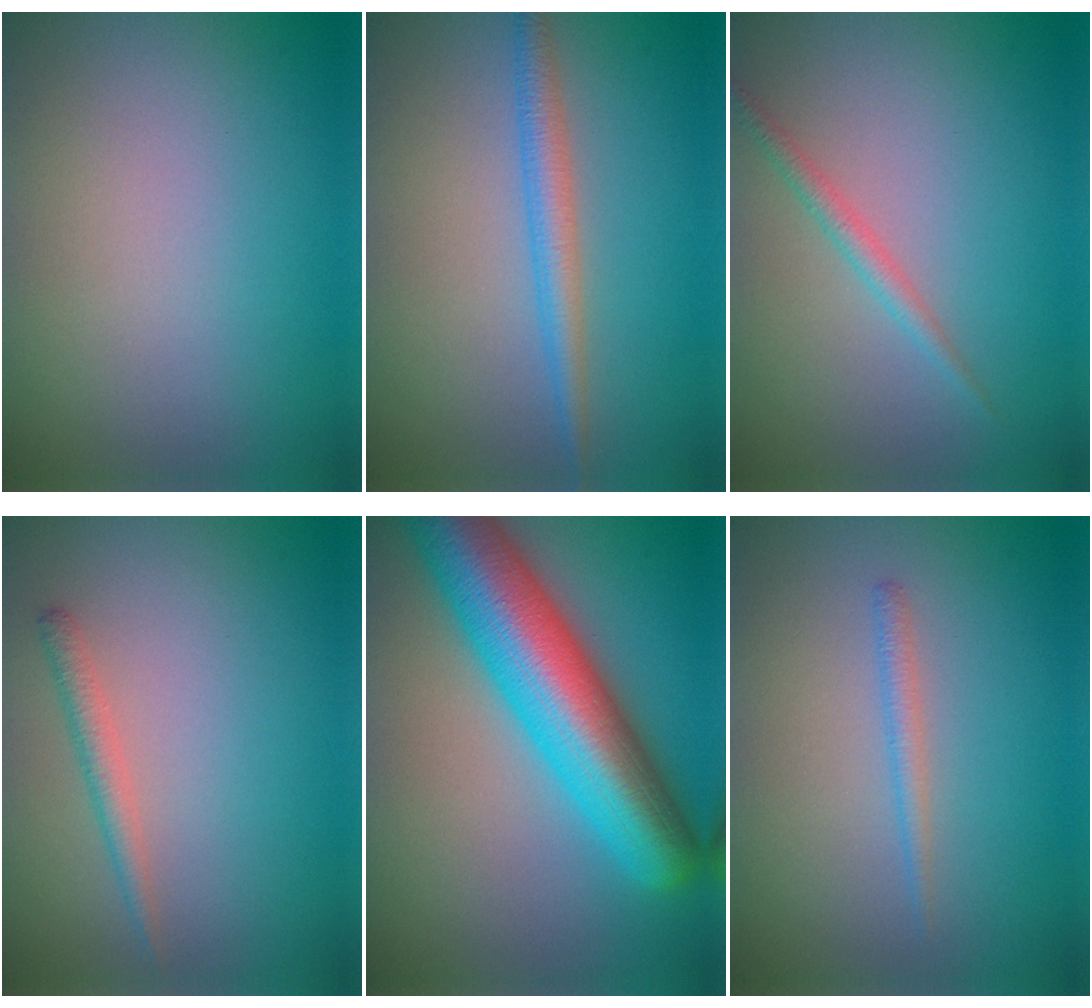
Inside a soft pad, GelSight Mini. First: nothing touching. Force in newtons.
{"total": 2.5, "press": 2.5, "slide": 0.1}
{"total": 1.5, "press": 1.5, "slide": 0.0}
{"total": 1.6, "press": 1.6, "slide": 0.1}
{"total": 11.9, "press": 11.9, "slide": 0.4}
{"total": 1.1, "press": 1.1, "slide": 0.1}